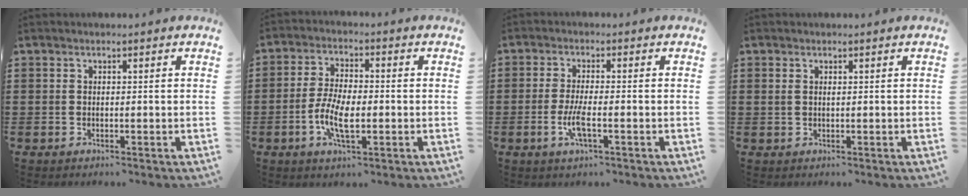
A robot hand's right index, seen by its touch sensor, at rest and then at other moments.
{"total": 6.9, "force": [-1.9, 2.8, 6.0], "torque": [-0.136, -0.005, -0.040]}
{"total": 4.1, "force": [-1.5, 0.7, 3.8], "torque": [-0.084, -0.007, -0.033]}
{"total": 0.7, "force": [0.2, 0.5, 0.4], "torque": [-0.010, 0.003, 0.004]}